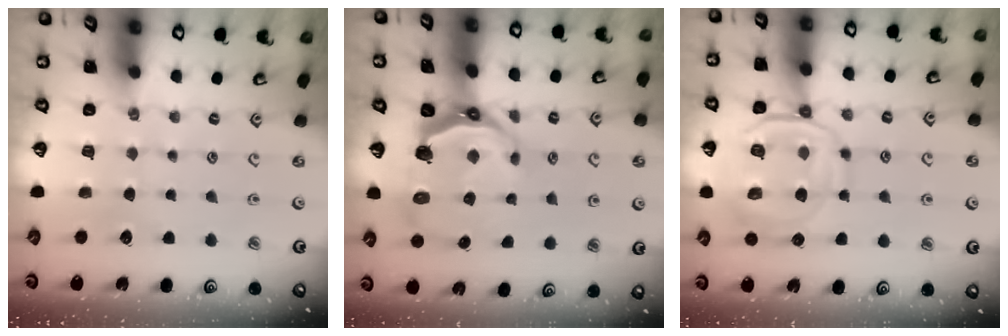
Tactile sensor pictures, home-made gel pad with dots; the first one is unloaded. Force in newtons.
{"total": 7.9, "press": 6.3, "slide": 4.8}
{"total": 12.4, "press": 12.3, "slide": 1.5}